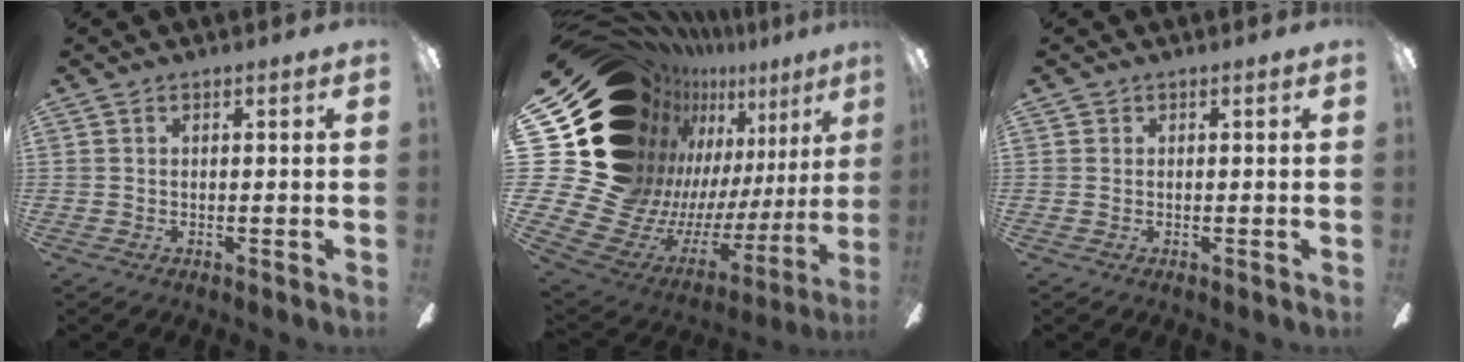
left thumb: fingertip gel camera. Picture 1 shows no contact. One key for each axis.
{"total": 22.9, "fx": 10.6, "fy": 15.5, "fz": 13.2, "tx": -0.225, "ty": -0.146, "tz": 0.262}
{"total": 0.0}